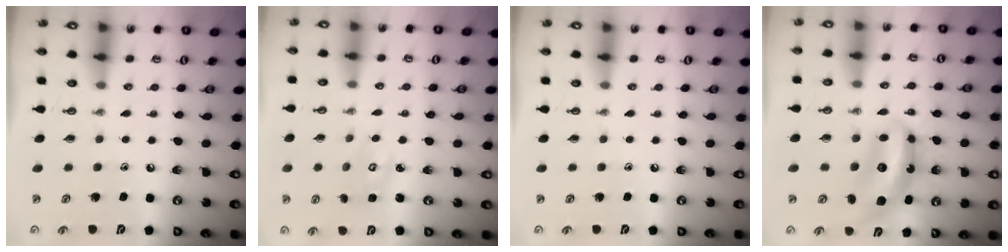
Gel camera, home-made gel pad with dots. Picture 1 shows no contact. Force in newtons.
{"total": 3.1, "press": 3.1, "slide": 0.2}
{"total": 0.0}
{"total": 8.1, "press": 8.1, "slide": 0.8}